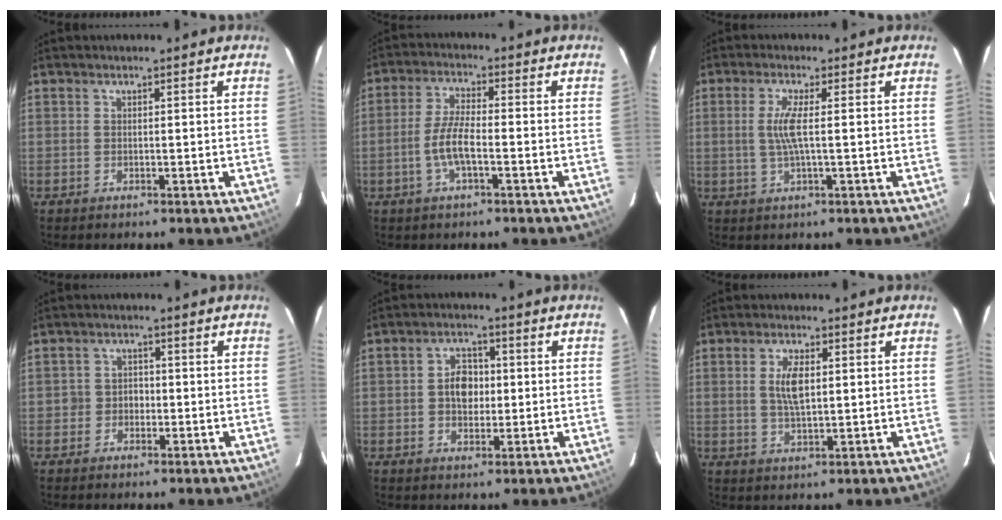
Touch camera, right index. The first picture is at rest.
{"total": 6.1, "force": [-2.0, 1.5, 5.5], "torque": [-0.117, 0.002, -0.041]}
{"total": 4.4, "force": [0.1, 0.0, 4.4], "torque": [-0.090, -0.004, 0.004]}
{"total": 3.1, "force": [-1.0, 2.8, 0.6], "torque": [-0.011, 0.008, -0.020]}
{"total": 5.4, "force": [0.0, 4.1, 3.5], "torque": [-0.060, 0.013, 0.003]}
{"total": 5.4, "force": [1.0, 2.2, 4.9], "torque": [-0.092, 0.001, 0.021]}